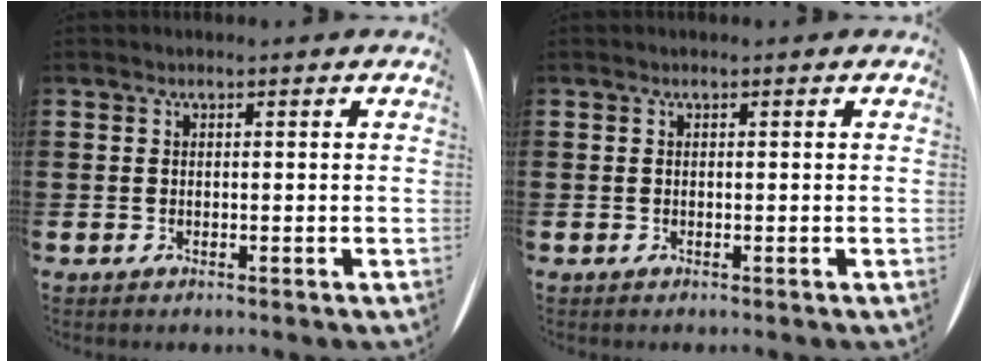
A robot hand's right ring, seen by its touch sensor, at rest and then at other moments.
{"total": 0.0}